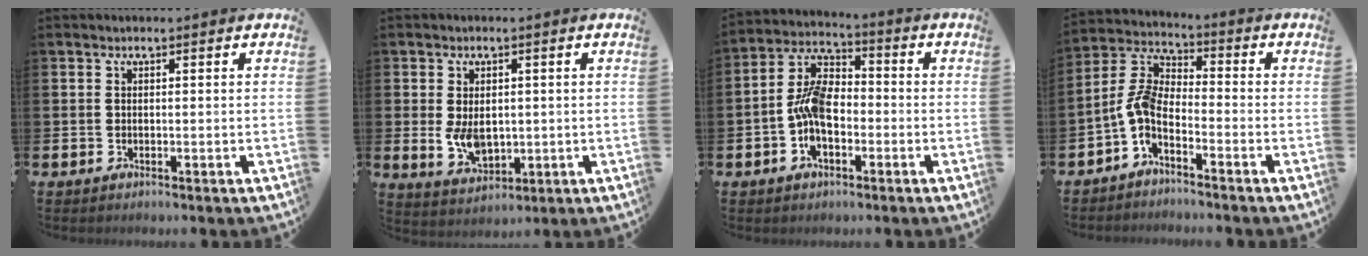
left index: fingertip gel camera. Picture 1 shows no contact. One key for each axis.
{"total": 4.7, "fx": 0.2, "fy": 3.1, "fz": 3.5, "tx": -0.061, "ty": -0.001, "tz": -0.001}
{"total": 7.7, "fx": -1.7, "fy": 4.6, "fz": 6.0, "tx": -0.119, "ty": 0.006, "tz": -0.038}
{"total": 4.6, "fx": -1.9, "fy": 2.2, "fz": 3.6, "tx": -0.098, "ty": -0.027, "tz": -0.050}